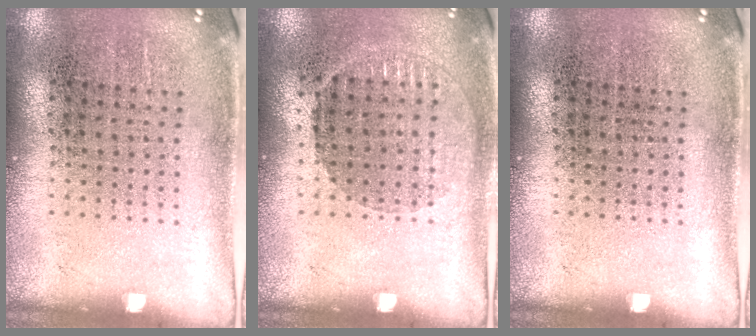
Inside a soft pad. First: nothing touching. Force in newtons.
{"total": 0.9, "press": 0.8, "slide": 0.3}
{"total": 0.0}